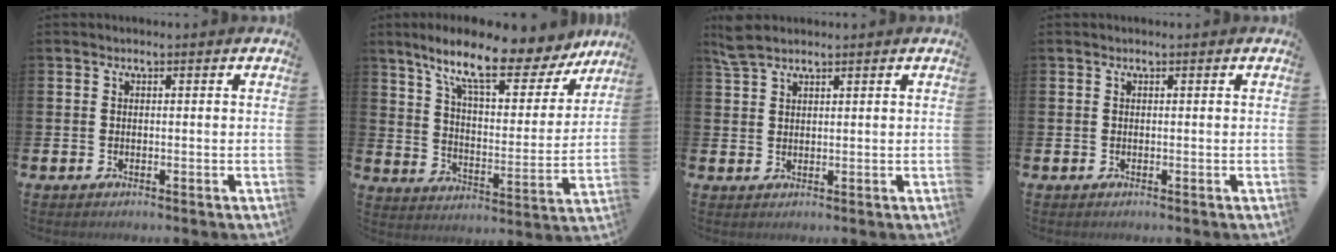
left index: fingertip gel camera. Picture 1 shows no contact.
{"total": 11.9, "force": [9.3, 3.2, 6.8], "torque": [-0.150, -0.051, 0.152]}
{"total": 3.1, "force": [2.7, 1.0, 1.2], "torque": [-0.028, -0.001, 0.050]}
{"total": 0.0}